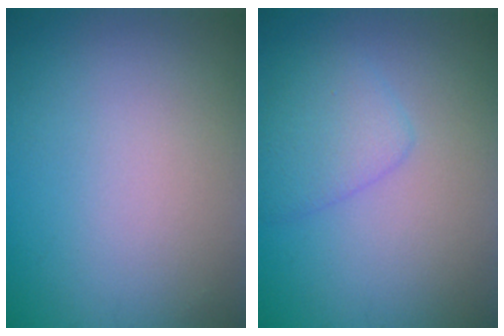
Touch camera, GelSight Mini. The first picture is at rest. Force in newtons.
{"total": 2.7, "press": 2.7, "slide": 0.0}